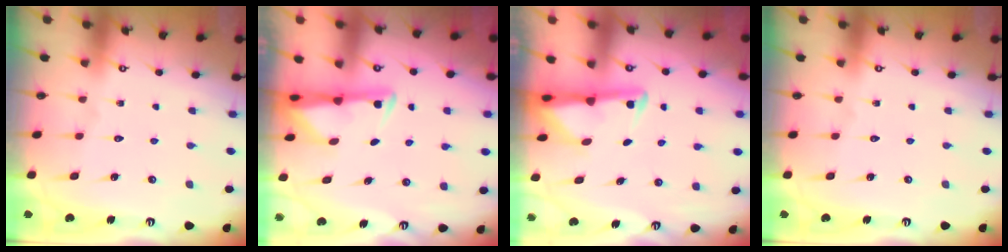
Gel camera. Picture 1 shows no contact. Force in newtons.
{"total": 2.9, "press": 2.9, "slide": 0.6}
{"total": 3.0, "press": 2.9, "slide": 0.6}
{"total": 0.0}